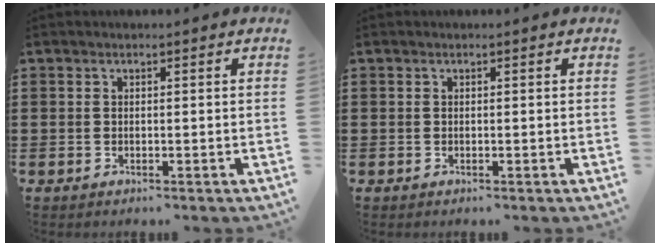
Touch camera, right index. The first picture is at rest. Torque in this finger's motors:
{"motor_torque": [-0.23, -0.04, 0.00, 0.00]}